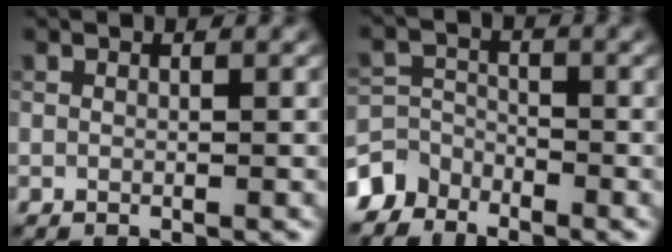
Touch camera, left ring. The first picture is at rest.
{"total": 3.7, "force": [-3.1, 1.9, 0.2], "torque": [0.006, -0.001, -0.070]}